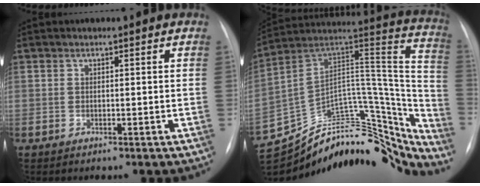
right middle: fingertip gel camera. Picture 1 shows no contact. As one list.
[{"total": 32.4, "force": [-27.5, 13.0, 11.0], "torque": [-0.163, 0.071, -0.375]}]